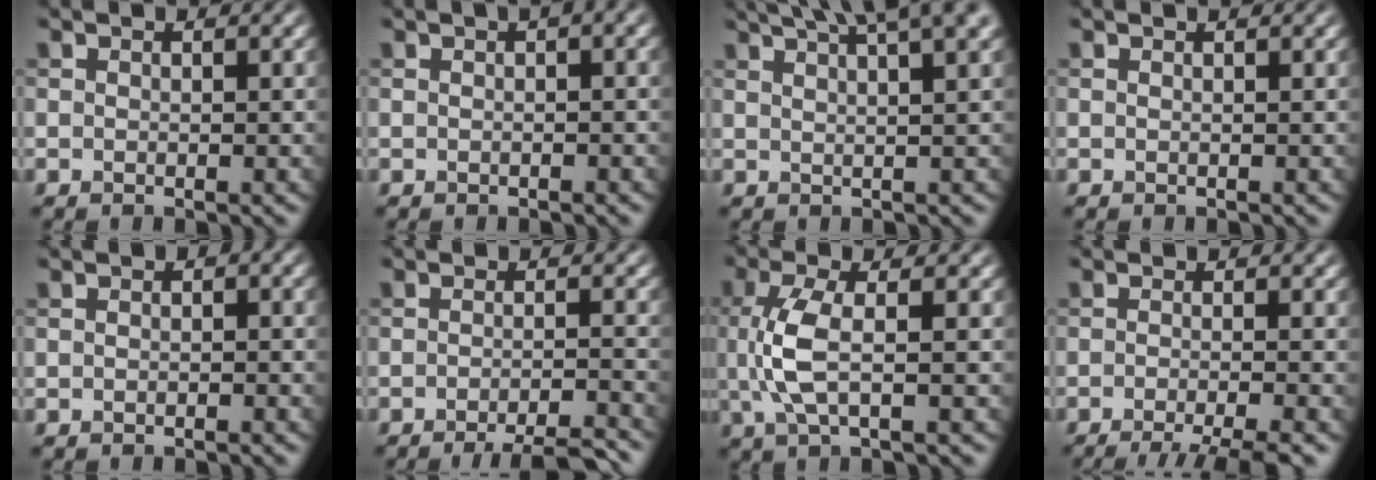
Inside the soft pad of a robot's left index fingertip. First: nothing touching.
{"total": 2.1, "force": [0.8, 0.4, 1.9], "torque": [-0.026, 0.007, 0.004]}
{"total": 9.3, "force": [6.4, 2.6, 6.3], "torque": [-0.053, 0.044, 0.052]}
{"total": 0.8, "force": [0.6, 0.3, 0.5], "torque": [-0.004, 0.004, 0.001]}
{"total": 0.9, "force": [-0.1, 0.4, 0.8], "torque": [-0.011, 0.001, -0.003]}
{"total": 5.9, "force": [-4.5, 0.9, 3.7], "torque": [-0.049, -0.007, -0.064]}
{"total": 4.1, "force": [0.1, 1.3, 3.9], "torque": [-0.097, -0.002, 0.002]}
{"total": 5.8, "force": [-3.6, 1.2, 4.4], "torque": [-0.047, -0.006, -0.059]}